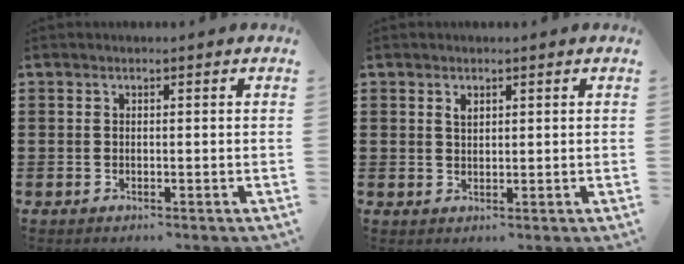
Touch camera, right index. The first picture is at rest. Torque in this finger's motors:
{"motor_torque": [0.03, 0.02, 0.10, 0.03]}